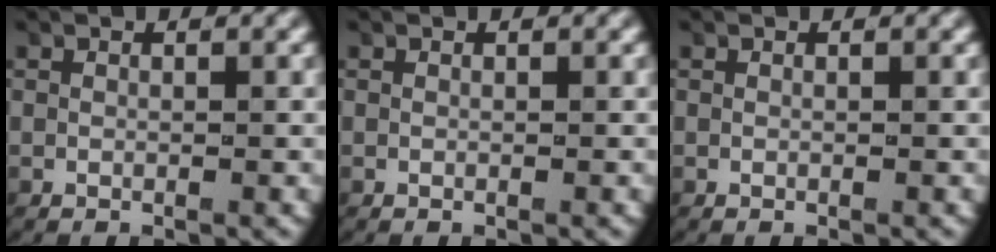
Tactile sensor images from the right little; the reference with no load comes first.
{"total": 0.0}
{"total": 0.0}